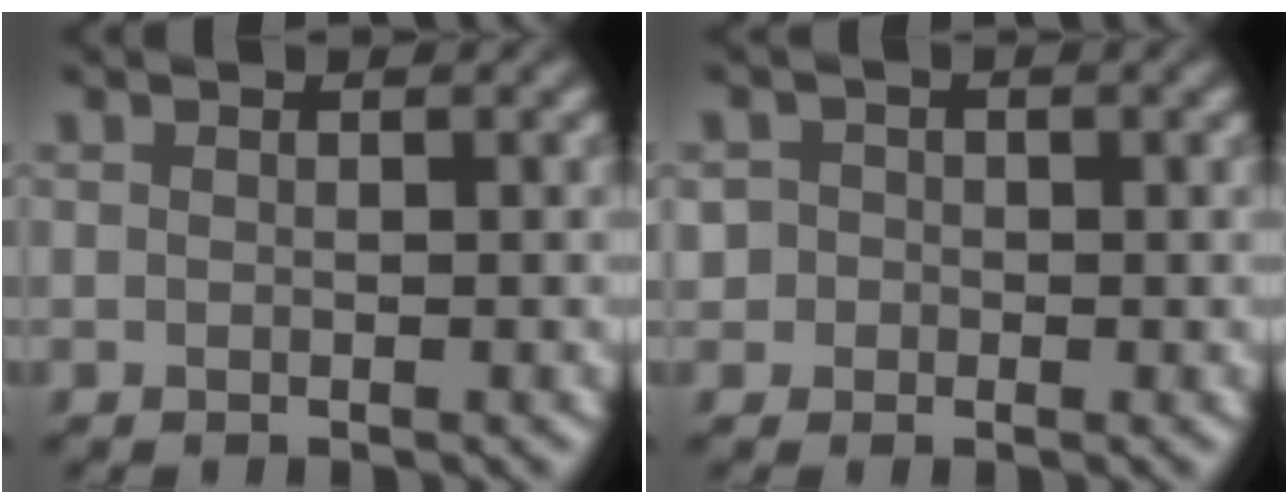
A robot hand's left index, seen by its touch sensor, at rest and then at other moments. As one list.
[{"total": 2.0, "force": [-0.1, 1.9, 0.5], "torque": [-0.003, 0.003, -0.001]}]